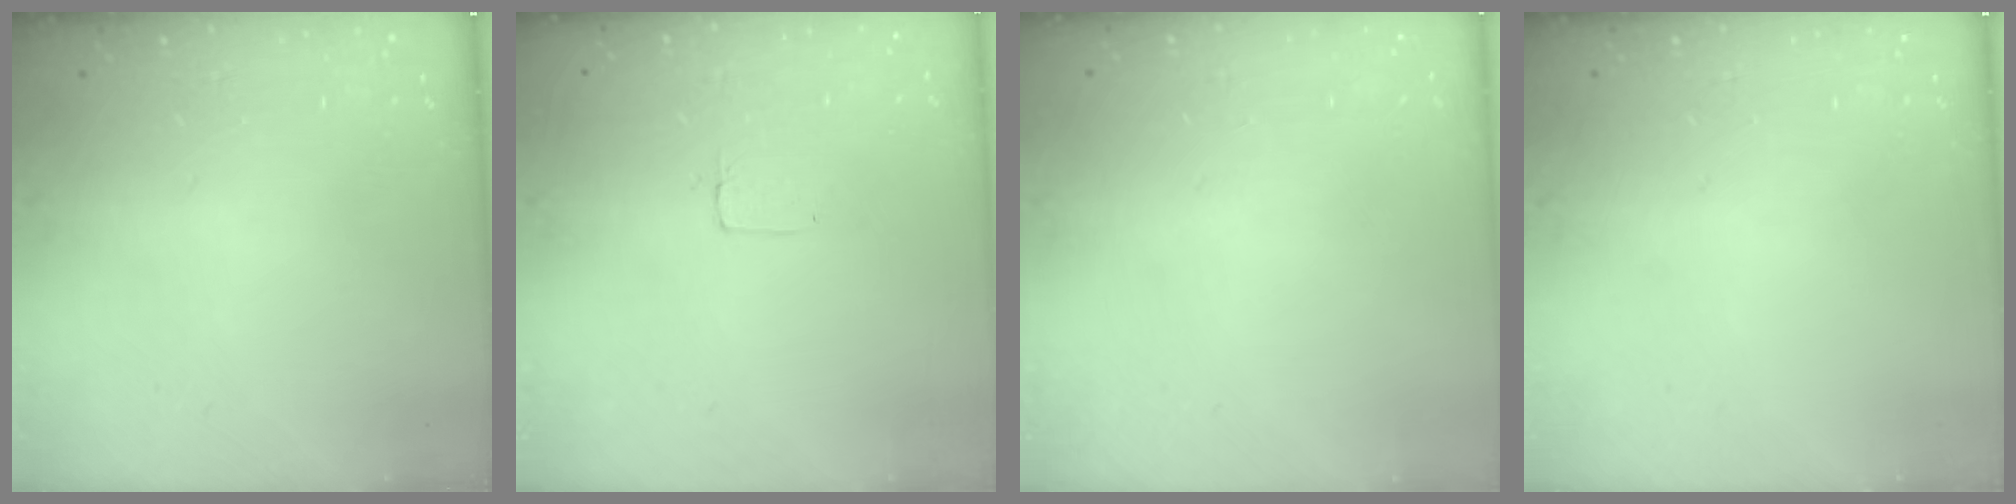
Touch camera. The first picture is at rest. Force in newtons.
{"total": 2.0, "press": 2.0, "slide": 0.0}
{"total": 0.0}
{"total": 0.0}